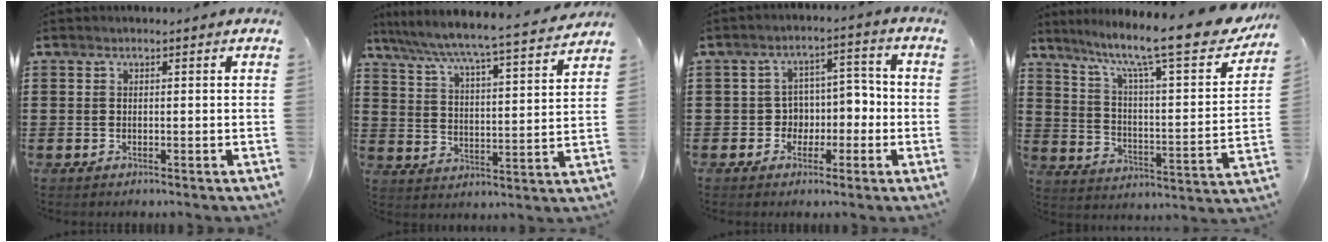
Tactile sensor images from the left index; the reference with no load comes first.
{"total": 5.5, "force": [5.0, -0.7, 1.9], "torque": [-0.063, -0.045, 0.075]}
{"total": 4.6, "force": [-1.4, 4.1, 1.6], "torque": [-0.047, 0.009, -0.031]}
{"total": 11.9, "force": [9.5, 1.2, 7.1], "torque": [-0.139, -0.070, 0.147]}